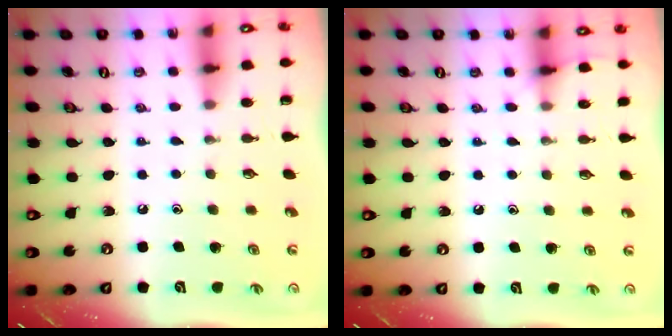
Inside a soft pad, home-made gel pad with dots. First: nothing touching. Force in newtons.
{"total": 4.8, "press": 4.8, "slide": 0.6}